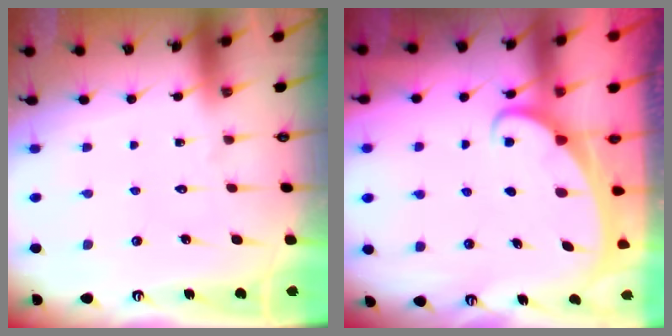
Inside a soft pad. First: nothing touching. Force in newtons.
{"total": 1.9, "press": 1.9, "slide": 0.1}